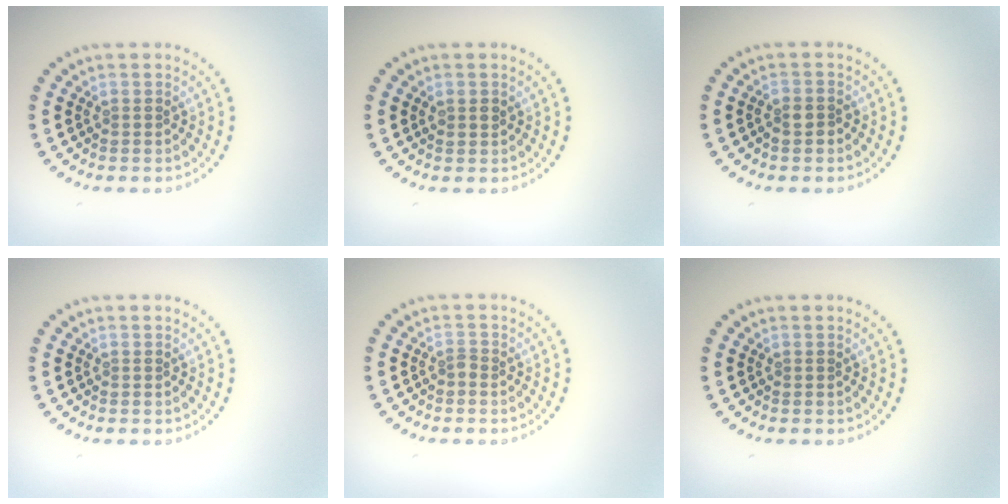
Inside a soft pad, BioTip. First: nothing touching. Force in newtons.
{"total": 1.0, "press": 0.9, "slide": 0.3}
{"total": 1.5, "press": 1.3, "slide": 0.6}
{"total": 0.0}
{"total": 0.8, "press": 0.6, "slide": 0.5}
{"total": 0.0}